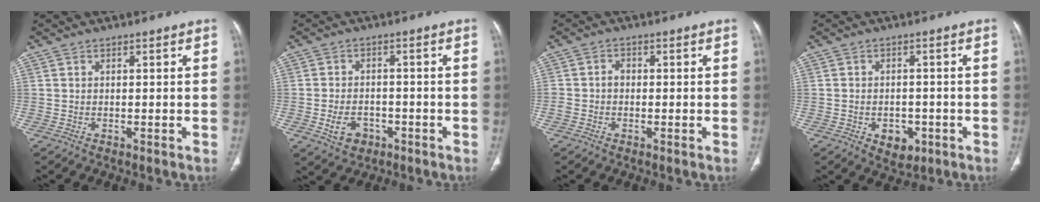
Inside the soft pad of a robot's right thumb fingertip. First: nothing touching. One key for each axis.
{"total": 5.5, "fx": -2.2, "fy": 4.1, "fz": 3.0, "tx": -0.048, "ty": 0.016, "tz": -0.030}
{"total": 1.9, "fx": -0.4, "fy": 1.6, "fz": 1.1, "tx": -0.014, "ty": 0.010, "tz": -0.009}
{"total": 5.0, "fx": -2.0, "fy": 3.6, "fz": 3.0, "tx": -0.027, "ty": 0.009, "tz": -0.018}